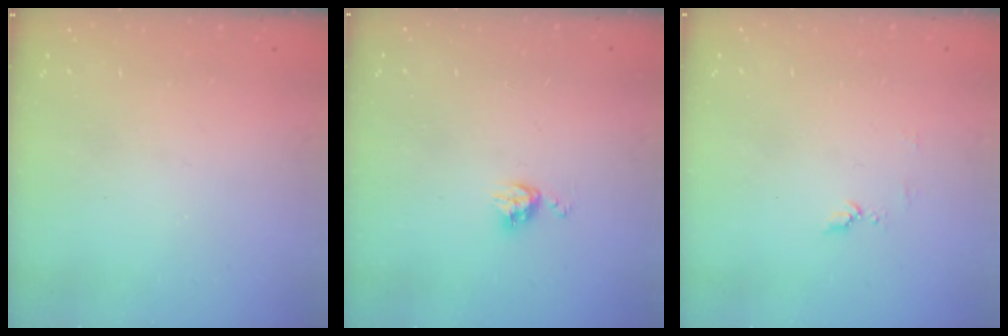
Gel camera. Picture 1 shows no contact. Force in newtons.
{"total": 6.1, "press": 6.1, "slide": 0.6}
{"total": 5.1, "press": 5.0, "slide": 0.6}